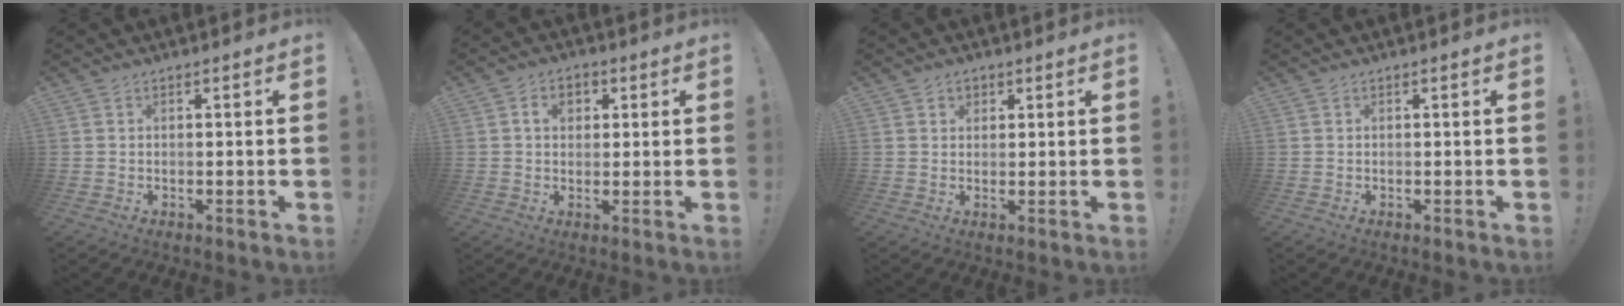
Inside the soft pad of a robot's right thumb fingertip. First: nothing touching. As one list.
[{"total": 5.1, "force": [1.6, 3.9, 2.8], "torque": [-0.032, 0.003, 0.024]}, {"total": 2.1, "force": [1.1, 1.8, 0.5], "torque": [0.003, -0.004, 0.017]}, {"total": 0.0}]